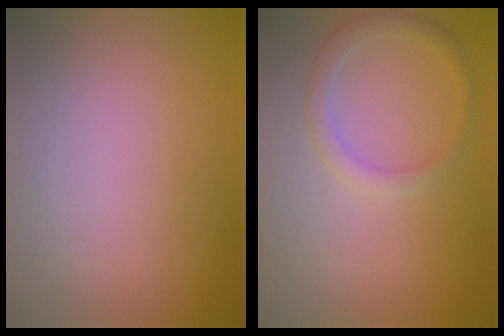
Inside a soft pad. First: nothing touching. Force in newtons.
{"total": 1.7, "press": 1.7, "slide": 0.1}